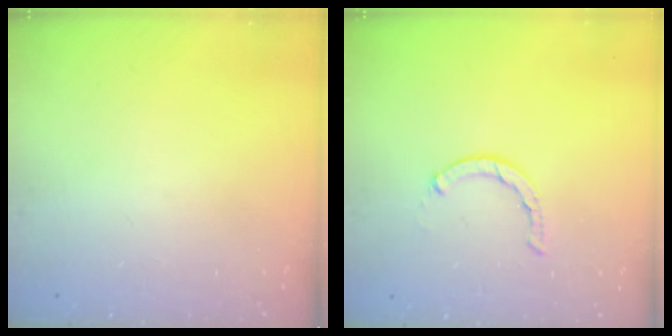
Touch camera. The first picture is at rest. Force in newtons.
{"total": 1.2, "press": 1.2, "slide": 0.2}